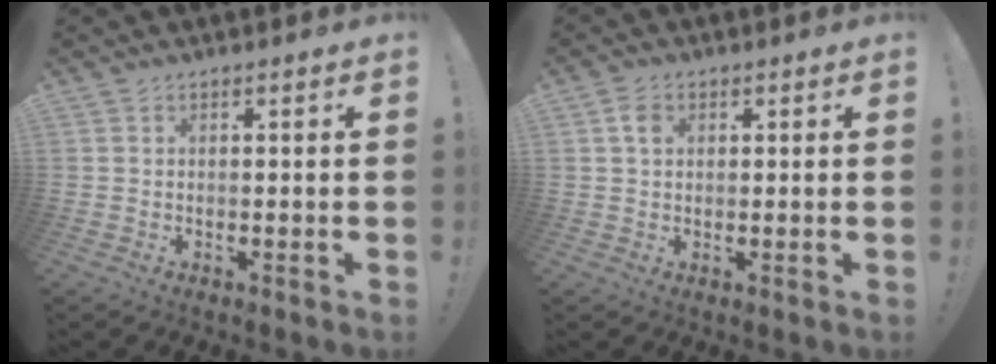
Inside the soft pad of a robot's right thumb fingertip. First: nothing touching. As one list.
[{"total": 3.5, "force": [1.2, 2.5, 2.0], "torque": [-0.027, 0.001, 0.021]}]